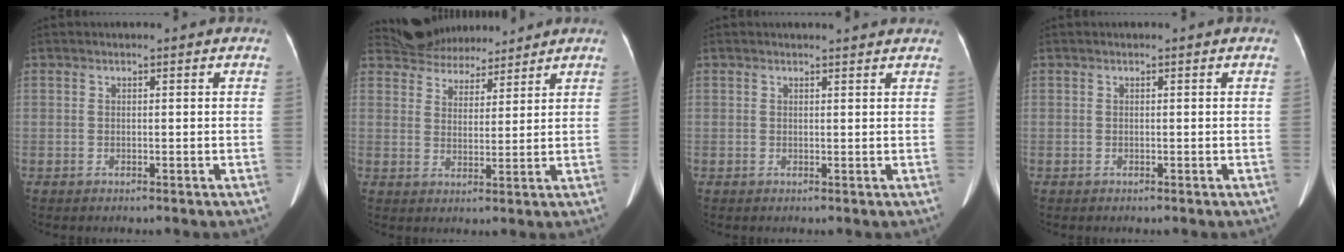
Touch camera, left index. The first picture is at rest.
{"total": 8.9, "force": [8.3, 3.3, 0.7], "torque": [-0.005, 0.018, 0.132]}
{"total": 3.2, "force": [3.1, 0.1, 0.8], "torque": [-0.011, 0.009, 0.030]}
{"total": 0.0}